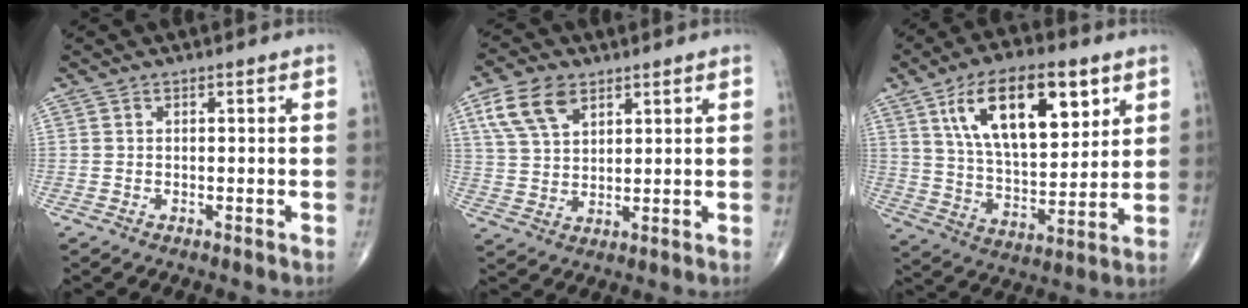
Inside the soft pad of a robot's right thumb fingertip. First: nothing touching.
{"total": 9.2, "force": [4.8, 5.4, 5.8], "torque": [-0.102, -0.010, 0.097]}
{"total": 19.8, "force": [8.7, 9.1, 15.3], "torque": [-0.224, -0.033, 0.156]}